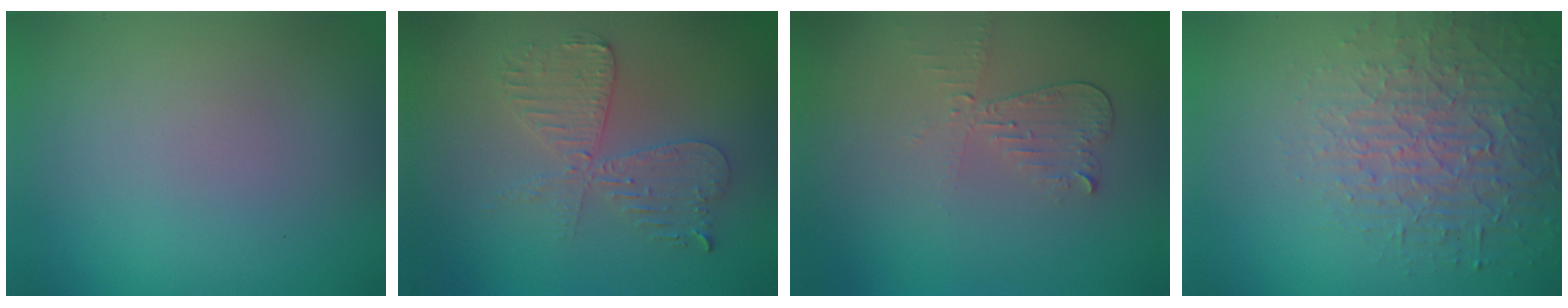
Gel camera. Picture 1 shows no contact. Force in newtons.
{"total": 4.1, "press": 3.6, "slide": 2.1}
{"total": 2.2, "press": 2.2, "slide": 0.2}
{"total": 4.2, "press": 4.1, "slide": 0.9}